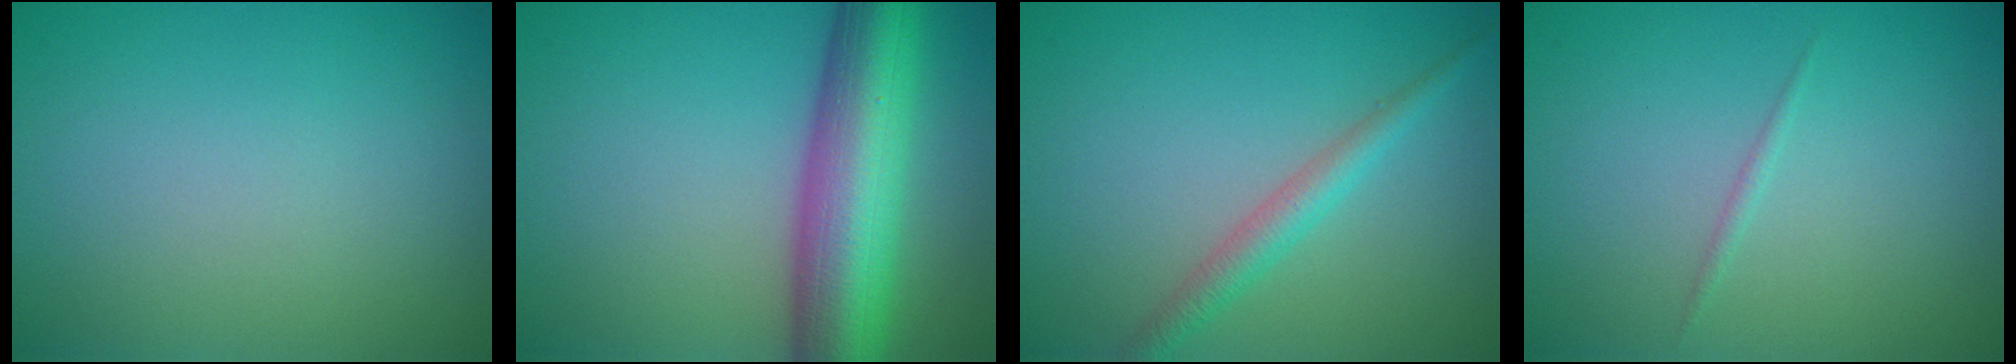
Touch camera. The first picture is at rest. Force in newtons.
{"total": 10.2, "press": 10.2, "slide": 0.3}
{"total": 2.4, "press": 2.4, "slide": 0.1}
{"total": 0.5, "press": 0.5, "slide": 0.0}